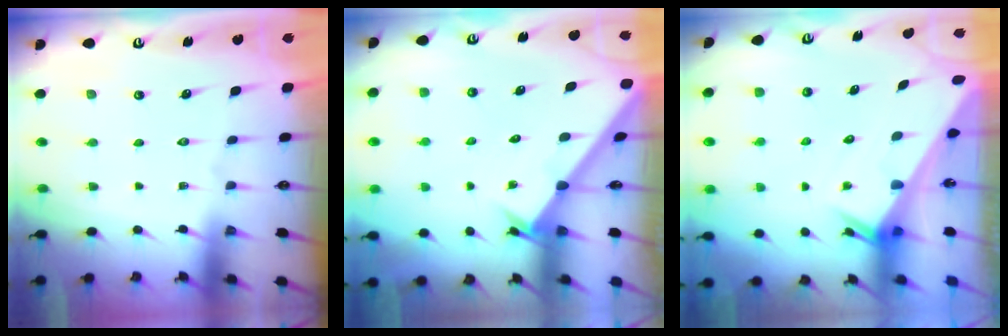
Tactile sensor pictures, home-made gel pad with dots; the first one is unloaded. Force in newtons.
{"total": 1.9, "press": 1.9, "slide": 0.2}
{"total": 2.5, "press": 2.5, "slide": 0.2}